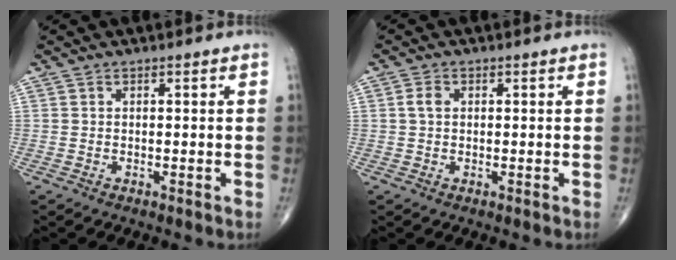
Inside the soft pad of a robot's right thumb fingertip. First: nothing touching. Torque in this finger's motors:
{"motor_torque": [-0.29, 0.24, 0.28, -0.11, 0.01]}